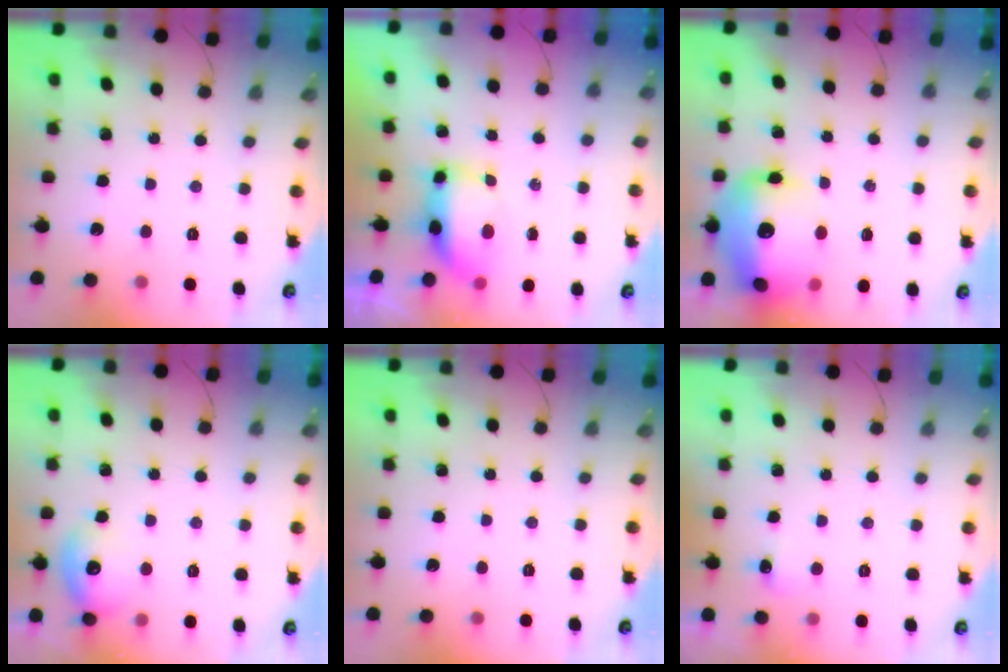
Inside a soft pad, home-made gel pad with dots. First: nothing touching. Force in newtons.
{"total": 7.9, "press": 7.8, "slide": 1.1}
{"total": 22.1, "press": 20.7, "slide": 7.7}
{"total": 11.7, "press": 11.6, "slide": 1.2}
{"total": 0.0}
{"total": 3.7, "press": 3.3, "slide": 1.6}